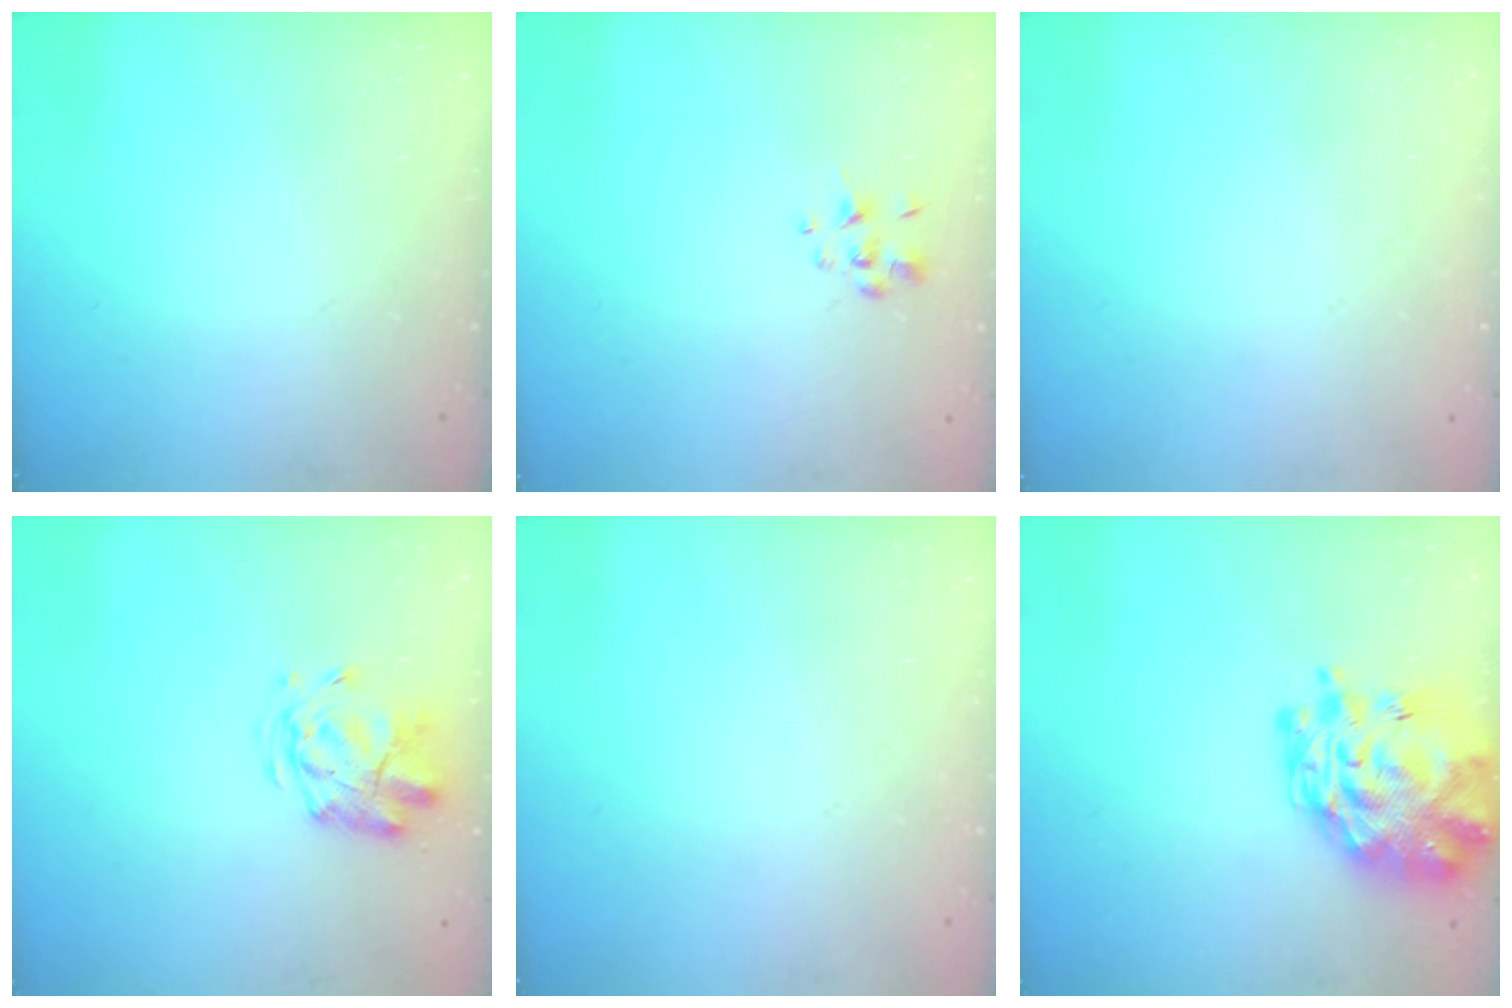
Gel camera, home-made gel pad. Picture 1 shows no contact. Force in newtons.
{"total": 1.6, "press": 1.5, "slide": 0.6}
{"total": 1.6, "press": 1.6, "slide": 0.2}
{"total": 3.0, "press": 2.8, "slide": 1.3}
{"total": 1.7, "press": 1.7, "slide": 0.2}
{"total": 14.1, "press": 13.2, "slide": 5.1}